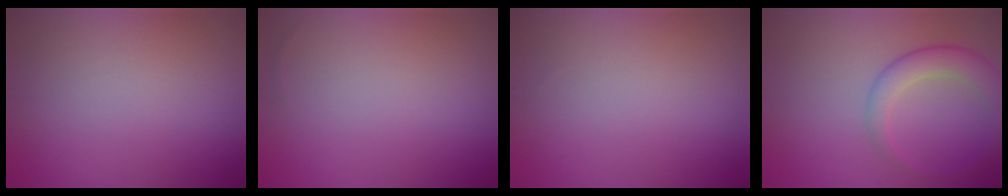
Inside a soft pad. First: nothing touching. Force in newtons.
{"total": 0.0}
{"total": 0.0}
{"total": 2.9, "press": 2.8, "slide": 0.1}